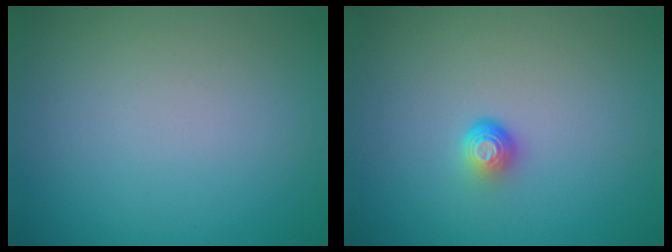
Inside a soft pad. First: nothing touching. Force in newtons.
{"total": 1.5, "press": 0.9, "slide": 1.2}